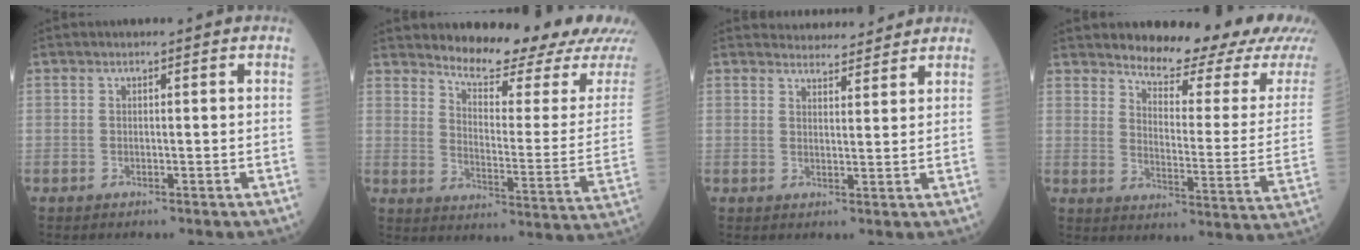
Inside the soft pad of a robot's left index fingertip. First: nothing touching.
{"total": 17.4, "force": [16.0, 1.6, 6.7], "torque": [-0.091, -0.072, 0.202]}
{"total": 6.5, "force": [6.4, 1.3, 0.7], "torque": [-0.006, 0.010, 0.080]}
{"total": 17.4, "force": [15.9, 2.4, 6.8], "torque": [-0.084, -0.071, 0.188]}